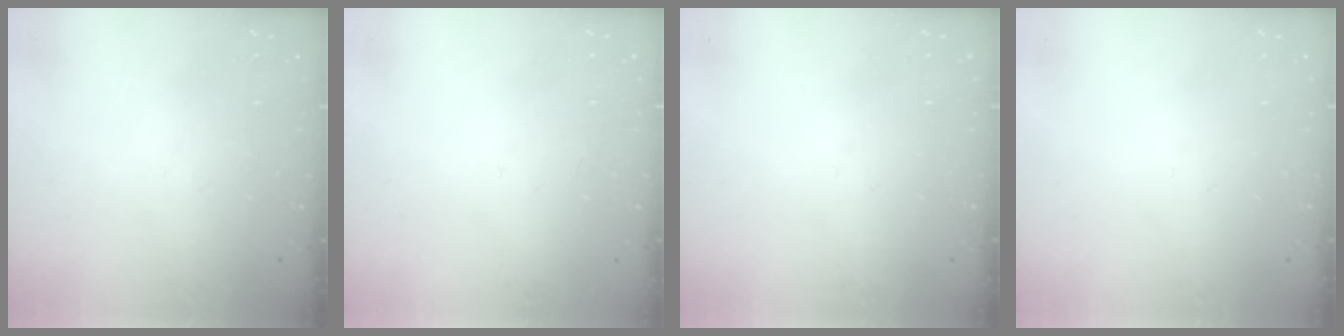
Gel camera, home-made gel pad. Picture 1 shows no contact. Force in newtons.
{"total": 2.3, "press": 2.3, "slide": 0.1}
{"total": 0.0}
{"total": 0.0}